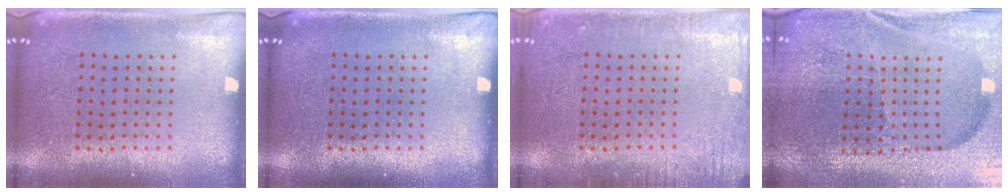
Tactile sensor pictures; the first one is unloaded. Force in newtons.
{"total": 0.0}
{"total": 2.0, "press": 1.9, "slide": 0.2}
{"total": 4.9, "press": 4.6, "slide": 1.6}